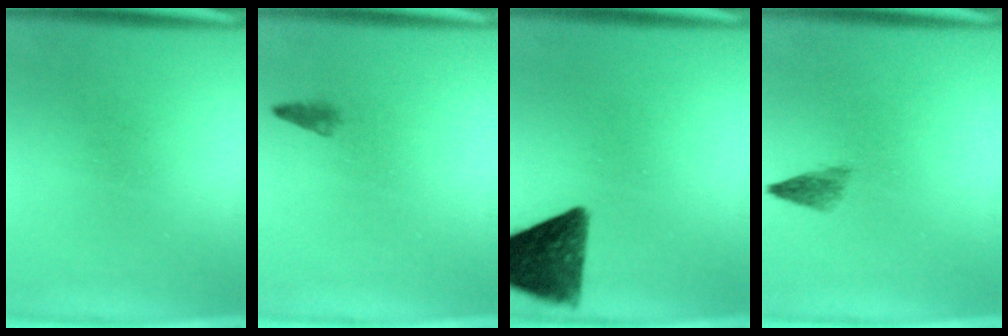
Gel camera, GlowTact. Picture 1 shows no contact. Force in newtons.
{"total": 0.9}
{"total": 11.8}
{"total": 1.9}